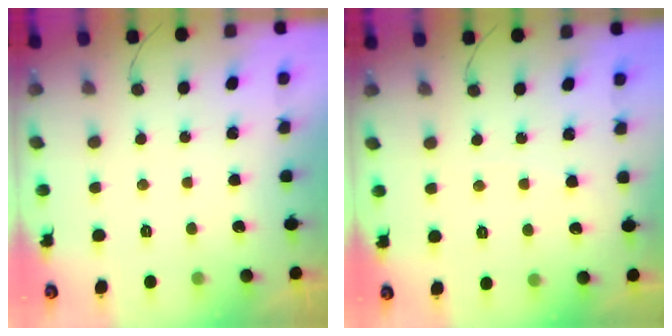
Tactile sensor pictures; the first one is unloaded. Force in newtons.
{"total": 2.9, "press": 2.9, "slide": 0.4}